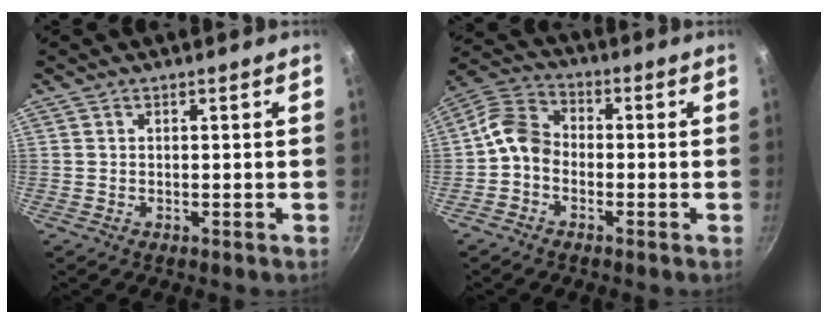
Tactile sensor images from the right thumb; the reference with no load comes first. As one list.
[{"total": 6.9, "force": [-2.0, 5.3, 4.0], "torque": [-0.071, 0.033, -0.060]}]